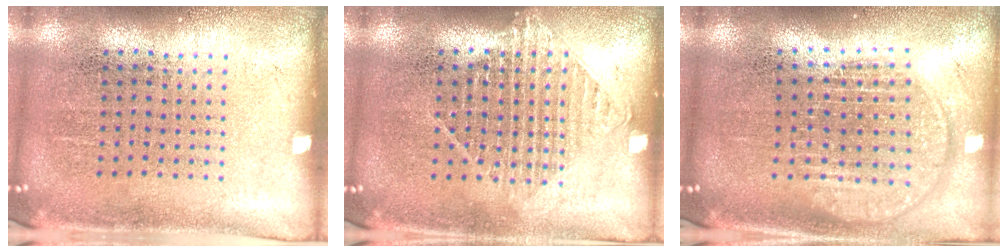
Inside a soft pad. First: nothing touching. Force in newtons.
{"total": 1.0, "press": 1.0, "slide": 0.4}
{"total": 1.8, "press": 1.6, "slide": 0.9}